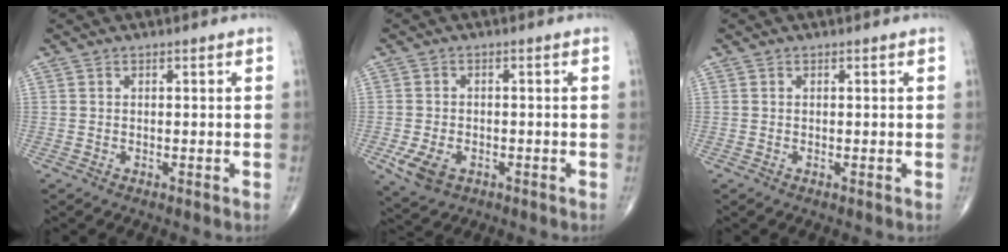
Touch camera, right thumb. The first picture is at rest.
{"total": 5.7, "force": [-2.1, 3.8, 3.7], "torque": [-0.073, 0.000, -0.031]}
{"total": 0.0}